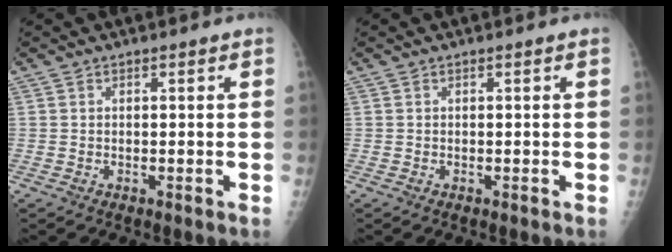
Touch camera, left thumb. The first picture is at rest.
{"total": 0.0}